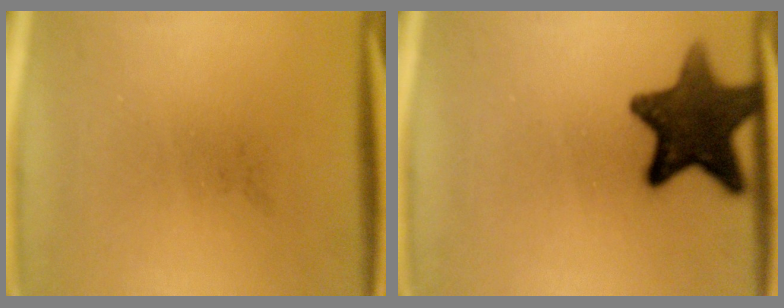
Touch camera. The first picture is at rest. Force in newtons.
{"total": 13.2}